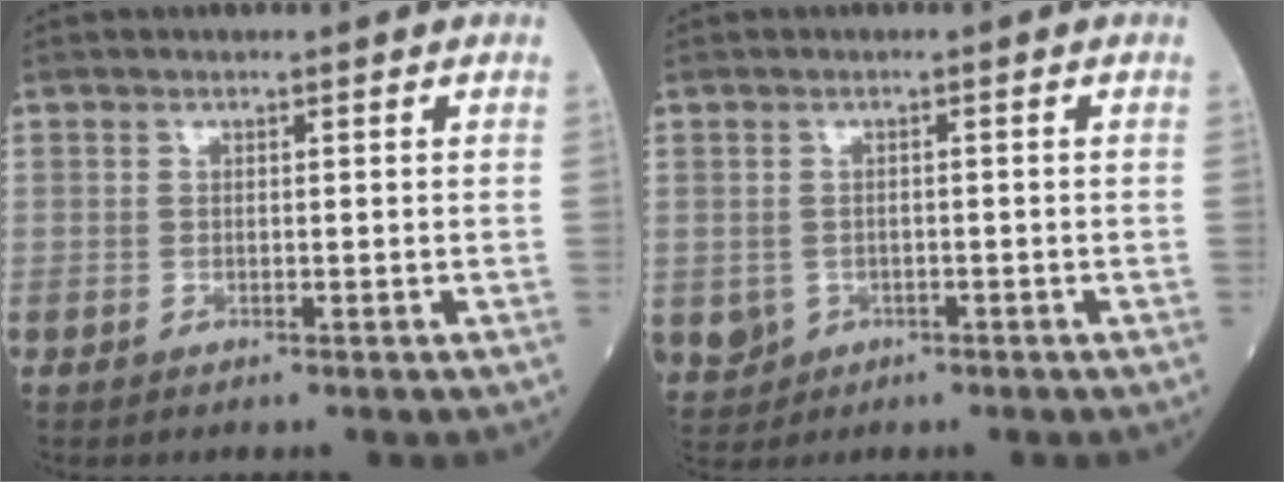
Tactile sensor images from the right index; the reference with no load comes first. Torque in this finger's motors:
{"motor_torque": [0.19, -0.16, 0.04, 0.01]}